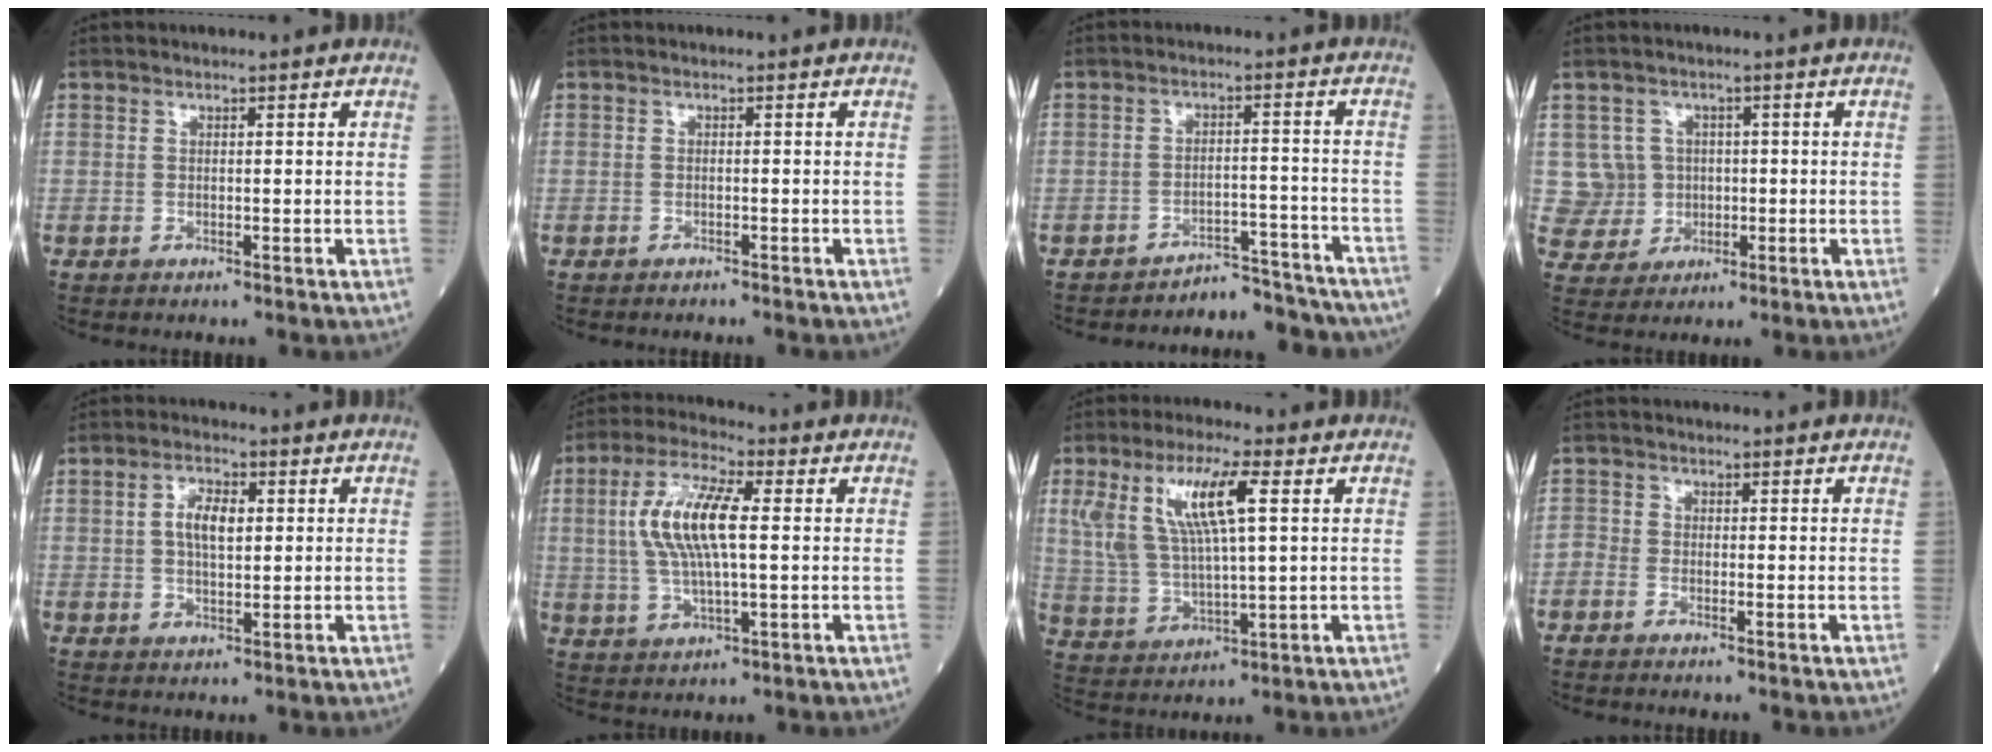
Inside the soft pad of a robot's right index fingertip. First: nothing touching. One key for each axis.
{"total": 1.6, "fx": -1.5, "fy": 0.1, "fz": 0.5, "tx": -0.010, "ty": -0.002, "tz": -0.018}
{"total": 9.8, "fx": -9.5, "fy": 2.3, "fz": -0.1, "tx": 0.027, "ty": 0.036, "tz": -0.119}
{"total": 5.7, "fx": 0.8, "fy": 5.7, "fz": -0.1, "tx": 0.007, "ty": 0.015, "tz": 0.023}
{"total": 5.0, "fx": 0.9, "fy": 2.1, "fz": 4.5, "tx": -0.087, "ty": 0.008, "tz": 0.016}
{"total": 10.9, "fx": 1.4, "fy": 2.7, "fz": 10.5, "tx": -0.222, "ty": 0.011, "tz": 0.026}
{"total": 11.6, "fx": 3.9, "fy": 2.6, "fz": 10.6, "tx": -0.231, "ty": 0.016, "tz": 0.081}
{"total": 1.2, "fx": -0.8, "fy": 0.6, "fz": 0.6, "tx": -0.016, "ty": 0.001, "tz": -0.017}